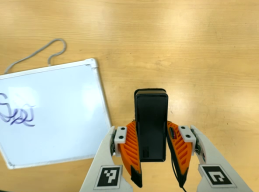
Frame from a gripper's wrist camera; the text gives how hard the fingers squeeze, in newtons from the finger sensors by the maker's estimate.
{"total": 5.4, "left": 3.9, "right": 6.9}